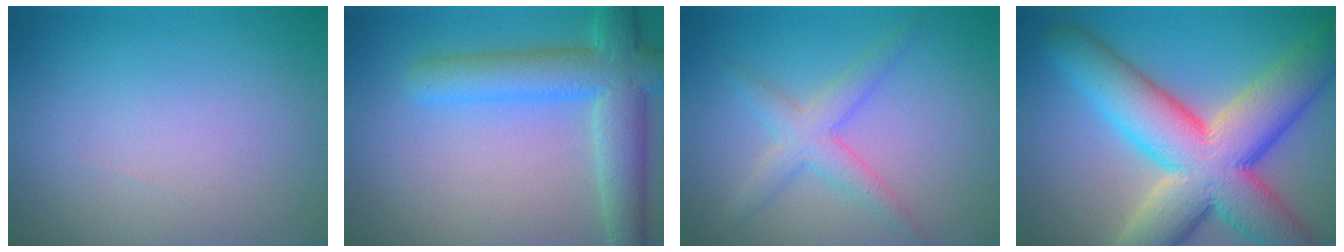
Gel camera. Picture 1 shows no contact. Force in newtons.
{"total": 7.2, "press": 7.1, "slide": 0.5}
{"total": 2.4, "press": 2.4, "slide": 0.1}
{"total": 13.6, "press": 13.6, "slide": 0.5}